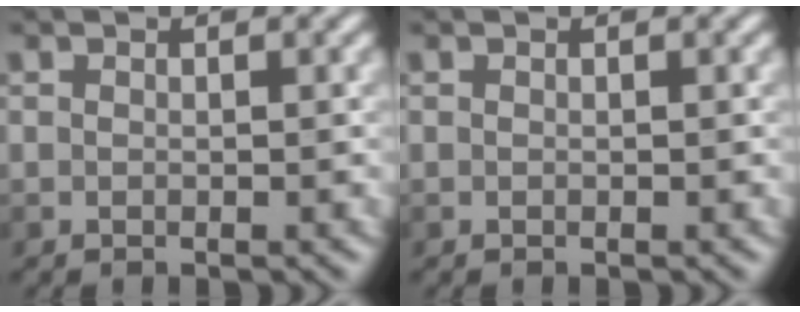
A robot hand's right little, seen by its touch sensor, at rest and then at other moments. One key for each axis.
{"total": 0.0}